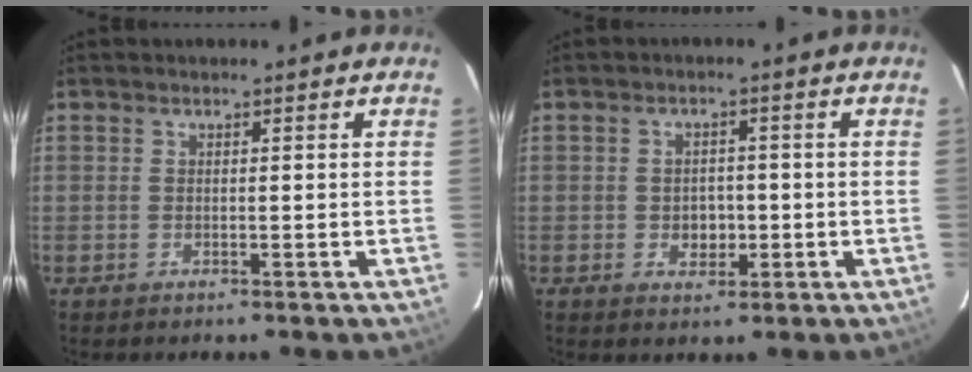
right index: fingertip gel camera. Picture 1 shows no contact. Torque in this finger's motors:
{"motor_torque": [0.00, 0.03, 0.05, 0.01]}